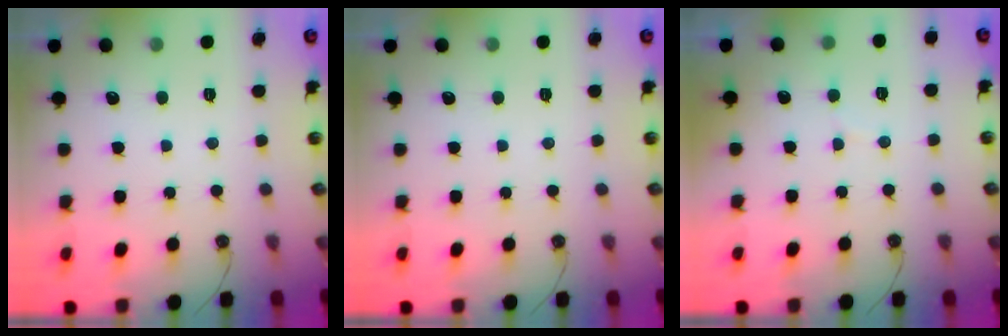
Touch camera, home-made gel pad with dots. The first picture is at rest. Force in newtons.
{"total": 0.0}
{"total": 2.9, "press": 2.7, "slide": 1.1}